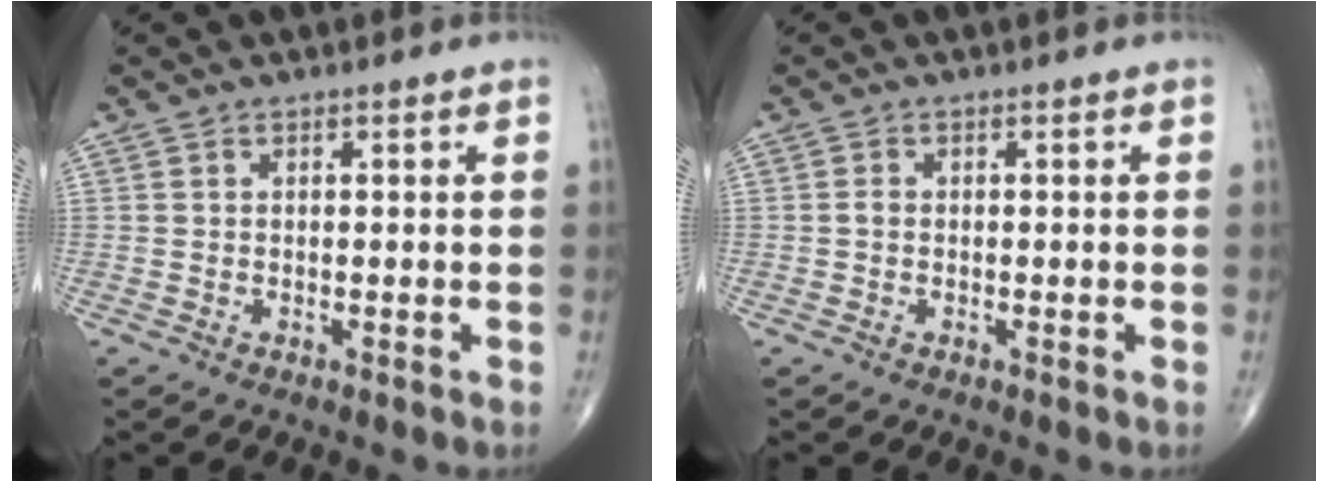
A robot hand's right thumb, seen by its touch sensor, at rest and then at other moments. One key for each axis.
{"total": 0.9, "fx": -0.2, "fy": 0.6, "fz": 0.6, "tx": -0.008, "ty": 0.001, "tz": -0.006}